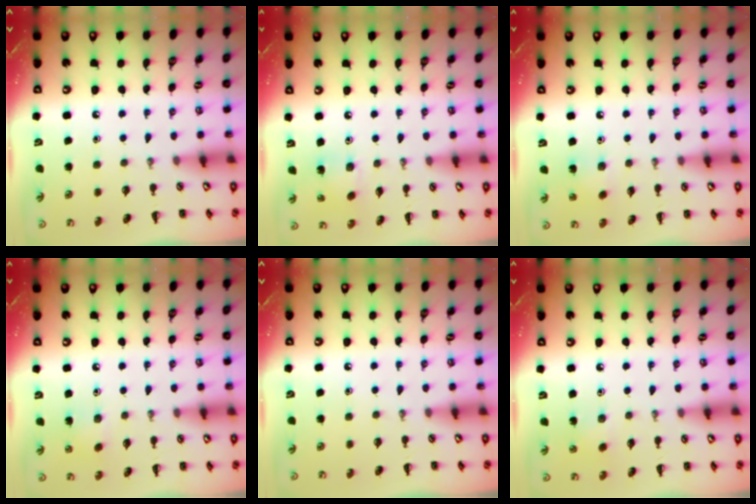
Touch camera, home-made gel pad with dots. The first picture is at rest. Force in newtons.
{"total": 3.7, "press": 3.5, "slide": 1.2}
{"total": 4.9, "press": 4.7, "slide": 1.5}
{"total": 3.2, "press": 3.0, "slide": 1.0}
{"total": 0.0}
{"total": 2.1, "press": 2.0, "slide": 0.6}